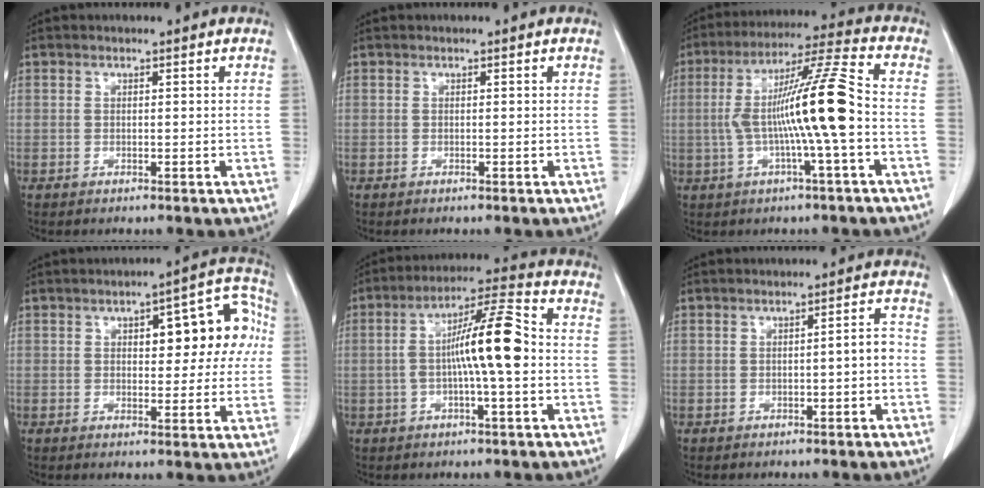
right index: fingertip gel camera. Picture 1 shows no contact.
{"total": 0.0}
{"total": 13.3, "force": [-1.4, -0.6, 13.2], "torque": [-0.242, 0.016, -0.033]}
{"total": 10.7, "force": [2.2, 4.5, 9.5], "torque": [-0.102, 0.039, 0.027]}
{"total": 11.3, "force": [-0.6, 1.1, 11.2], "torque": [-0.196, 0.023, -0.017]}
{"total": 2.3, "force": [-0.7, 0.2, 2.2], "torque": [-0.025, 0.005, -0.012]}